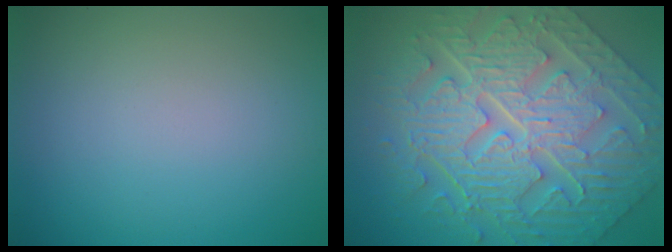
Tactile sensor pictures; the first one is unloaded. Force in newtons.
{"total": 10.9, "press": 7.7, "slide": 7.8}